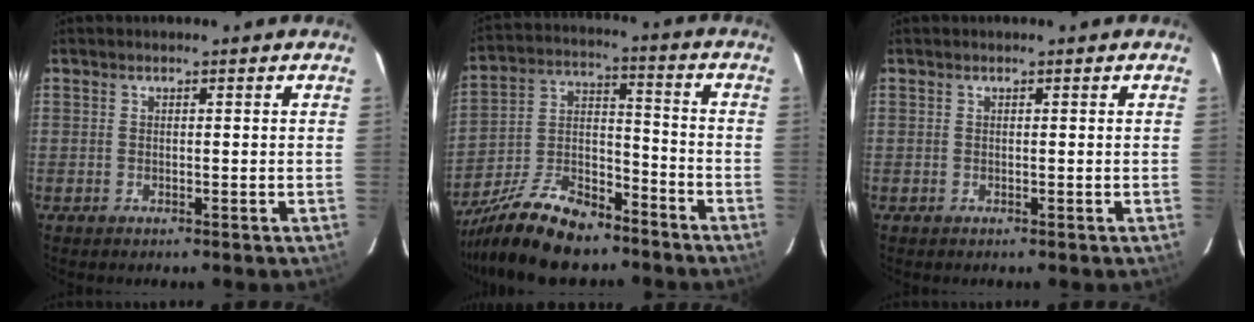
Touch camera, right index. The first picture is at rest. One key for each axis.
{"total": 18.1, "fx": -13.6, "fy": 7.3, "fz": 9.4, "tx": -0.204, "ty": 0.000, "tz": -0.238}
{"total": 0.0}